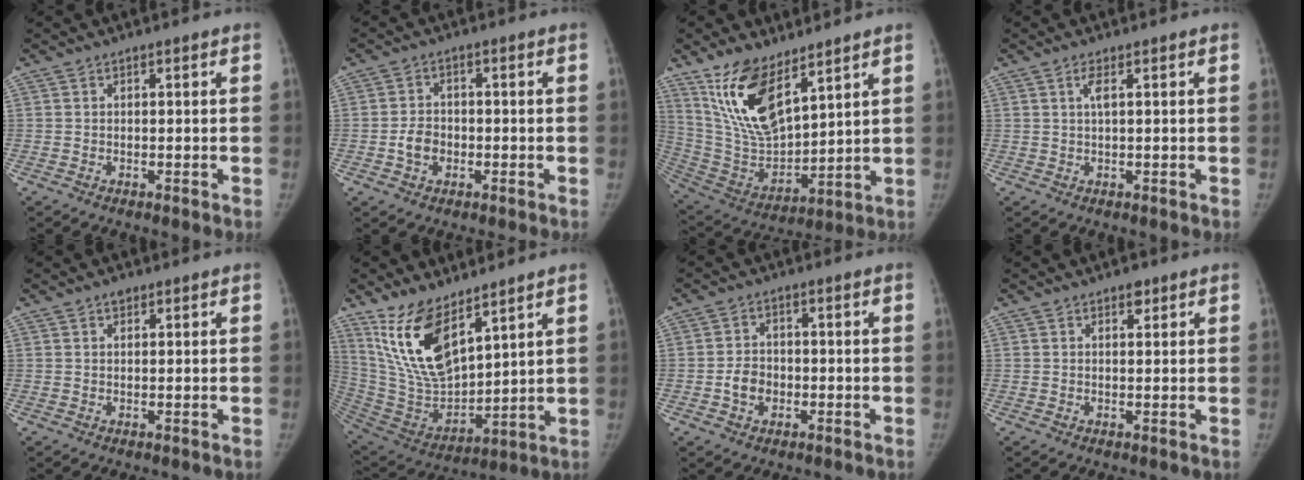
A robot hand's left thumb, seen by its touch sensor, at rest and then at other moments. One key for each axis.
{"total": 4.4, "fx": -1.2, "fy": 3.4, "fz": 2.5, "tx": -0.034, "ty": 0.013, "tz": -0.023}
{"total": 16.6, "fx": 10.3, "fy": 6.9, "fz": 11.1, "tx": -0.185, "ty": -0.055, "tz": 0.218}
{"total": 1.8, "fx": 0.7, "fy": 0.3, "fz": 1.7, "tx": -0.040, "ty": 0.003, "tz": 0.015}
{"total": 1.5, "fx": 0.9, "fy": 0.9, "fz": 0.8, "tx": -0.007, "ty": -0.003, "tz": 0.013}
{"total": 16.8, "fx": 10.6, "fy": 7.0, "fz": 11.1, "tx": -0.185, "ty": -0.059, "tz": 0.226}
{"total": 4.5, "fx": -1.2, "fy": 3.6, "fz": 2.5, "tx": -0.032, "ty": 0.013, "tz": -0.024}
{"total": 1.9, "fx": 1.2, "fy": 1.0, "fz": 1.1, "tx": -0.007, "ty": -0.005, "tz": 0.016}